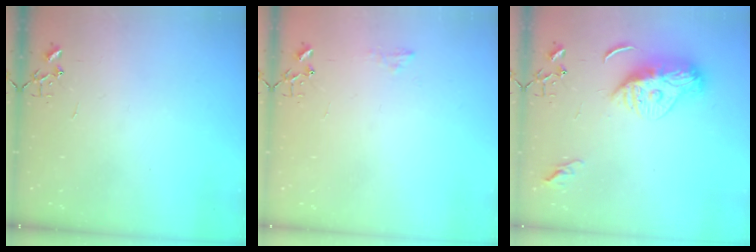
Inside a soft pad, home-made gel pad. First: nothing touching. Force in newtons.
{"total": 6.9, "press": 6.8, "slide": 0.7}
{"total": 11.6, "press": 11.6, "slide": 0.9}